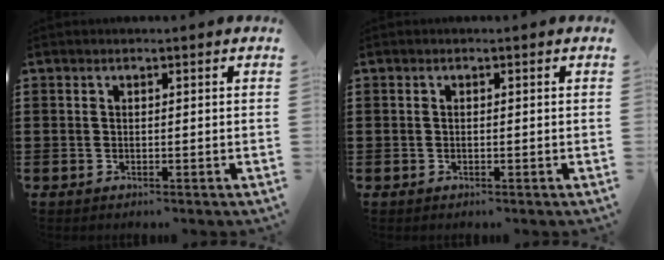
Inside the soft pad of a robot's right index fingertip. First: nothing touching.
{"total": 0.0}